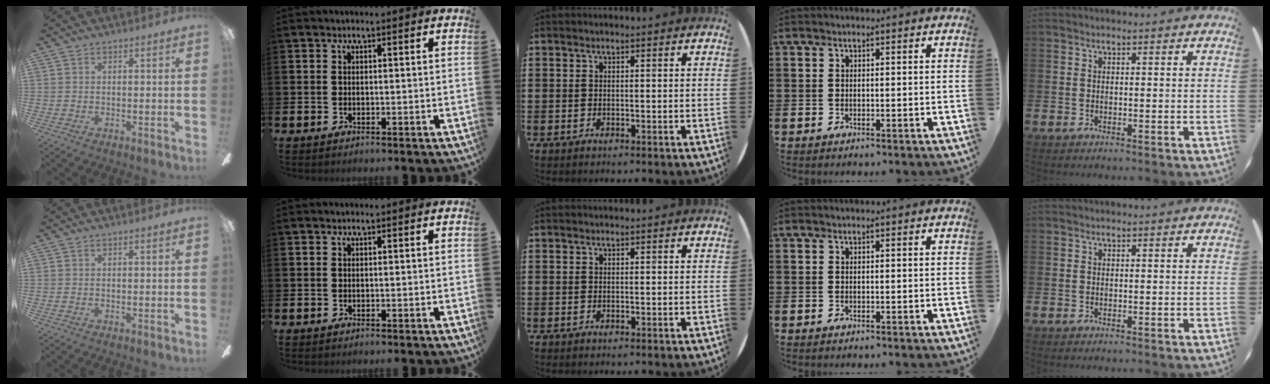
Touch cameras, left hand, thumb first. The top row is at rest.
{}